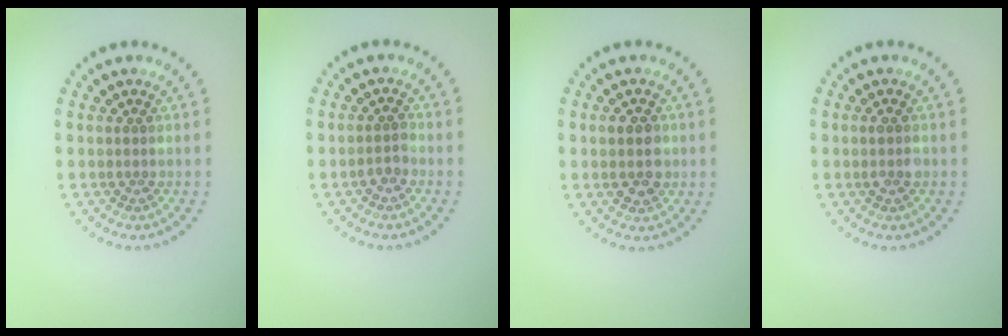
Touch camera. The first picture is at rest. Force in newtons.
{"total": 1.4, "press": 1.2, "slide": 0.7}
{"total": 3.1, "press": 3.1, "slide": 0.1}
{"total": 1.3, "press": 1.2, "slide": 0.3}